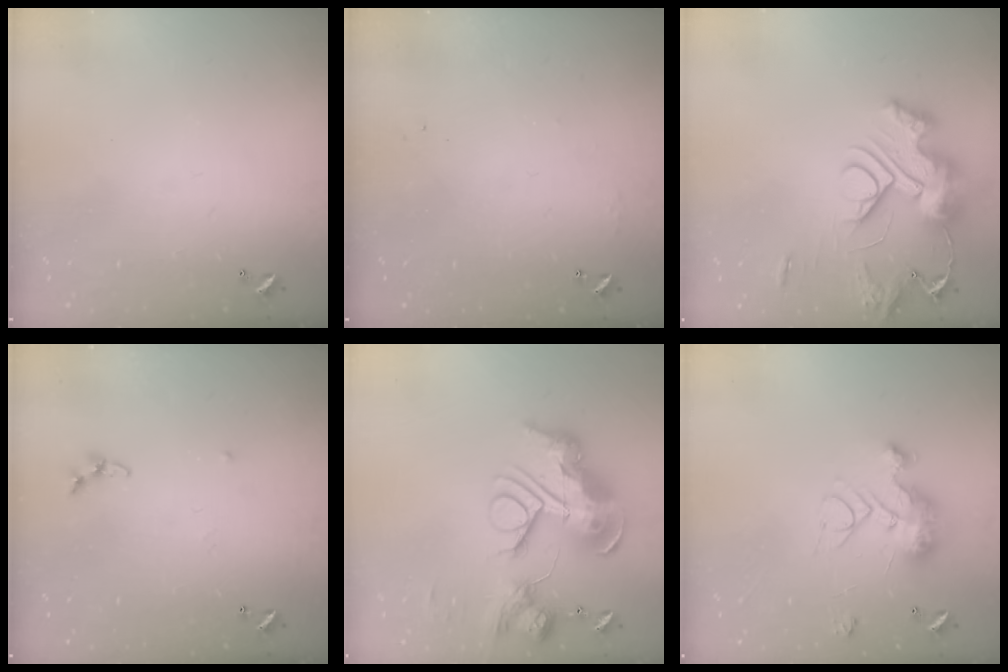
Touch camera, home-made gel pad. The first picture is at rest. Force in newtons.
{"total": 4.3, "press": 4.3, "slide": 0.6}
{"total": 18.2, "press": 18.1, "slide": 0.9}
{"total": 5.3, "press": 5.2, "slide": 0.7}
{"total": 0.7, "press": 0.7, "slide": 0.0}
{"total": 18.1, "press": 18.1, "slide": 0.6}